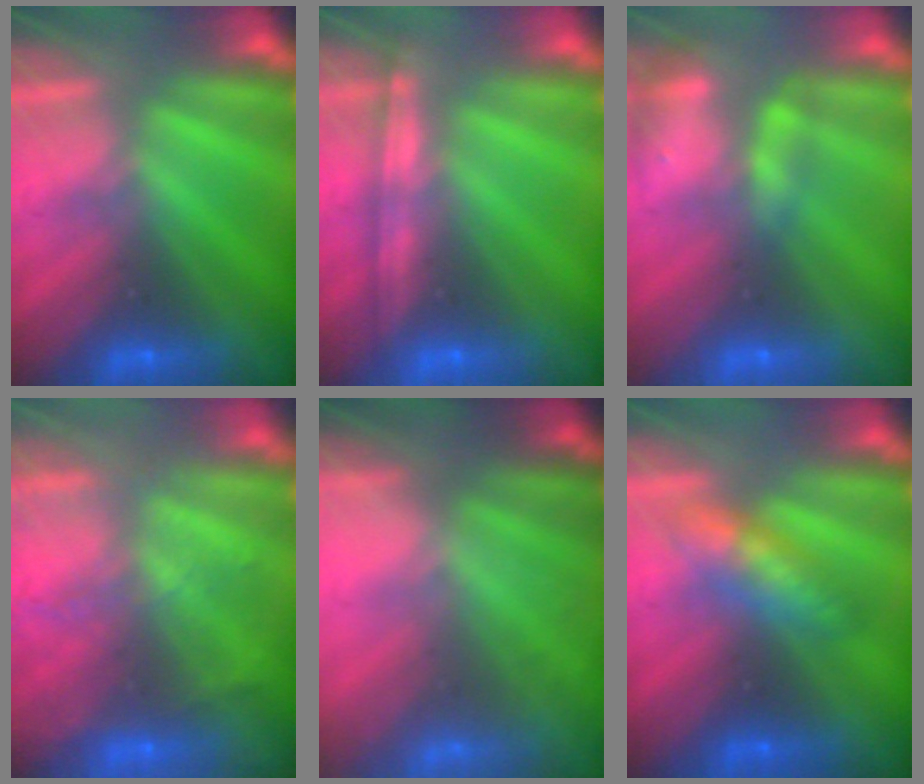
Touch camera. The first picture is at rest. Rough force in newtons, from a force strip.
{"total": 1.2}
{"total": 2.4}
{"total": 6.1}
{"total": 9.7}
{"total": 3.7}